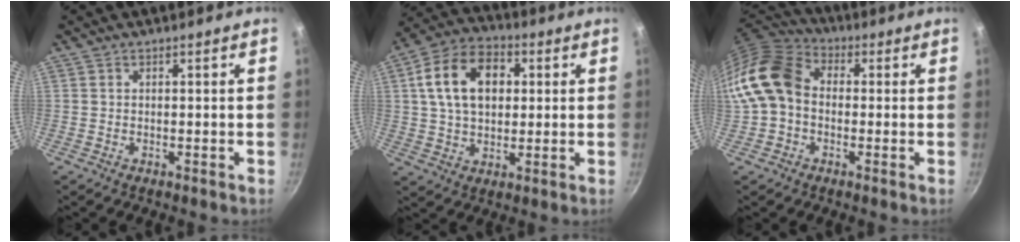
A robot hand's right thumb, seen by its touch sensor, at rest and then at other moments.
{"total": 14.9, "force": [3.3, 10.2, 10.4], "torque": [-0.160, 0.013, 0.045]}
{"total": 13.9, "force": [-0.5, 10.6, 9.0], "torque": [-0.154, 0.034, -0.026]}